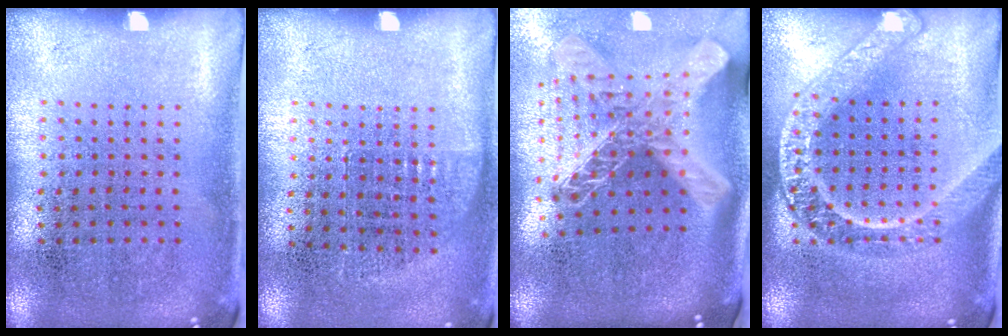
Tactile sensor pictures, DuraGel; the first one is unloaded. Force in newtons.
{"total": 0.7, "press": 0.6, "slide": 0.3}
{"total": 2.8, "press": 2.0, "slide": 2.0}
{"total": 3.4, "press": 3.4, "slide": 0.5}